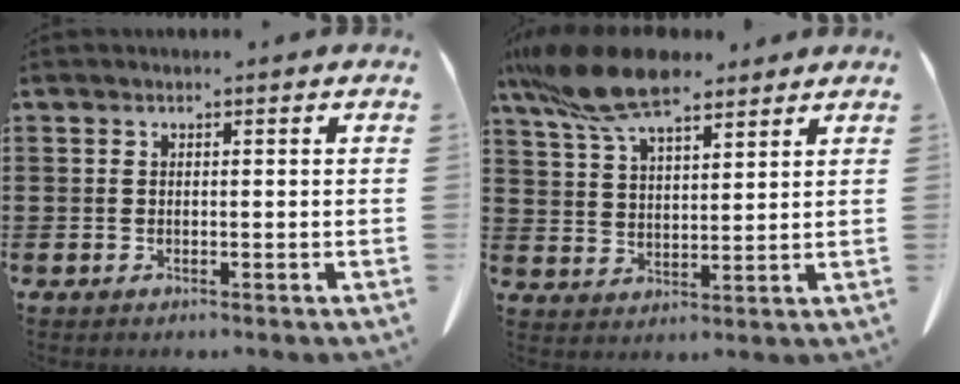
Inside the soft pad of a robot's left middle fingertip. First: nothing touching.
{"total": 11.5, "force": [8.7, 3.2, 6.9], "torque": [-0.164, -0.020, 0.161]}